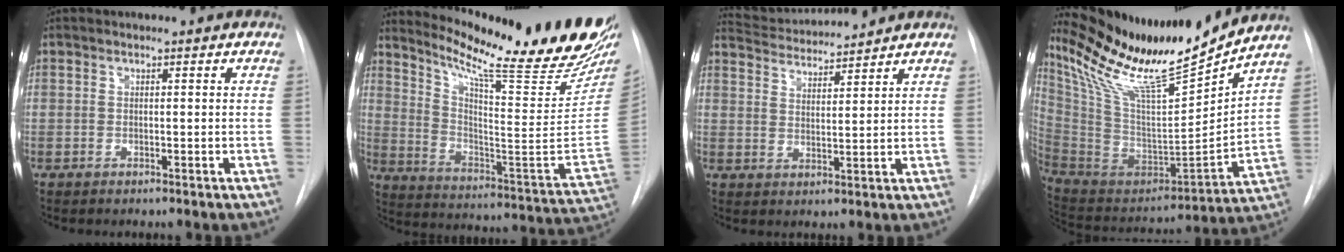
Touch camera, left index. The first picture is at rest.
{"total": 25.8, "force": [21.4, 1.9, 14.2], "torque": [-0.225, -0.095, 0.295]}
{"total": 7.6, "force": [7.4, -0.2, 1.5], "torque": [-0.038, 0.013, 0.132]}
{"total": 20.7, "force": [18.2, 0.1, 10.0], "torque": [-0.185, -0.057, 0.323]}